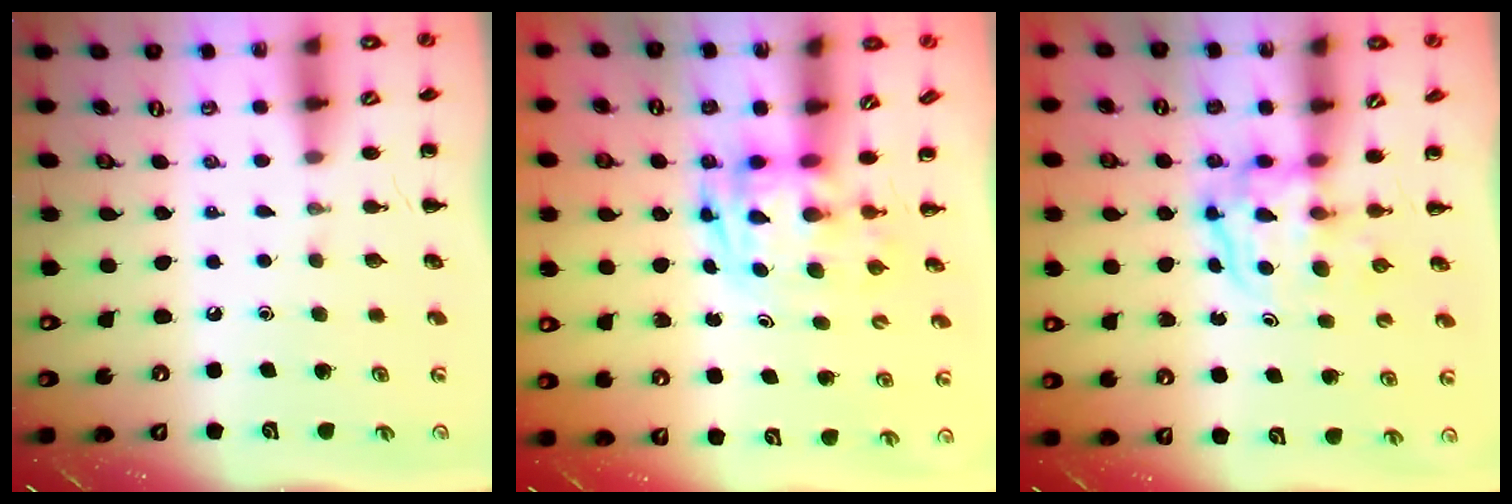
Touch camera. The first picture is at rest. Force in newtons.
{"total": 2.7, "press": 2.7, "slide": 0.5}
{"total": 3.8, "press": 3.8, "slide": 0.4}